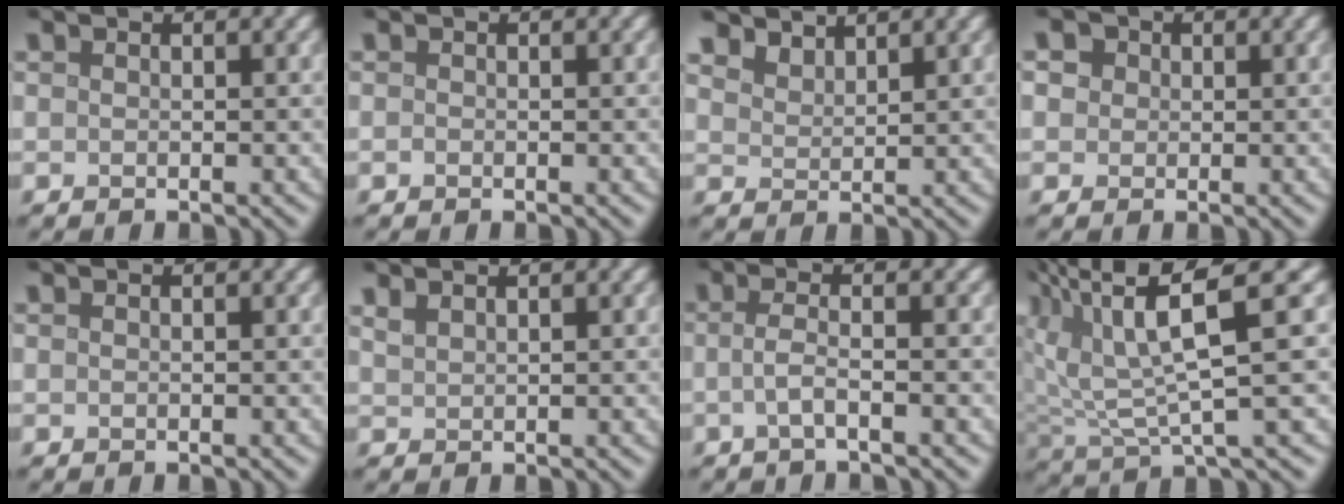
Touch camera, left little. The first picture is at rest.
{"total": 0.0}
{"total": 2.9, "force": [2.7, 0.7, 0.5], "torque": [-0.015, -0.009, 0.061]}
{"total": 3.8, "force": [1.8, 2.8, 1.8], "torque": [-0.033, 0.017, 0.013]}
{"total": 0.0}
{"total": 1.3, "force": [1.1, 0.3, 0.5], "torque": [-0.013, 0.006, 0.022]}
{"total": 2.7, "force": [-0.5, 0.7, 2.6], "torque": [-0.046, -0.003, -0.019]}
{"total": 8.1, "force": [4.0, 1.4, 6.8], "torque": [-0.131, 0.003, 0.076]}